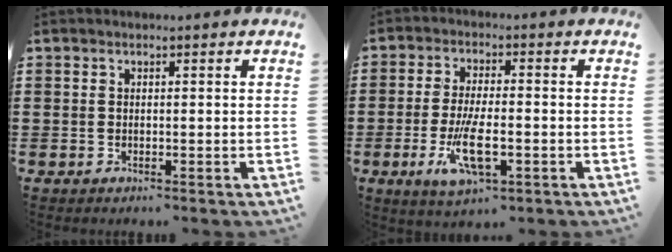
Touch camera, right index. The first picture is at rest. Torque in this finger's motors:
{"motor_torque": [1.91, 0.23, 0.79, 0.21]}